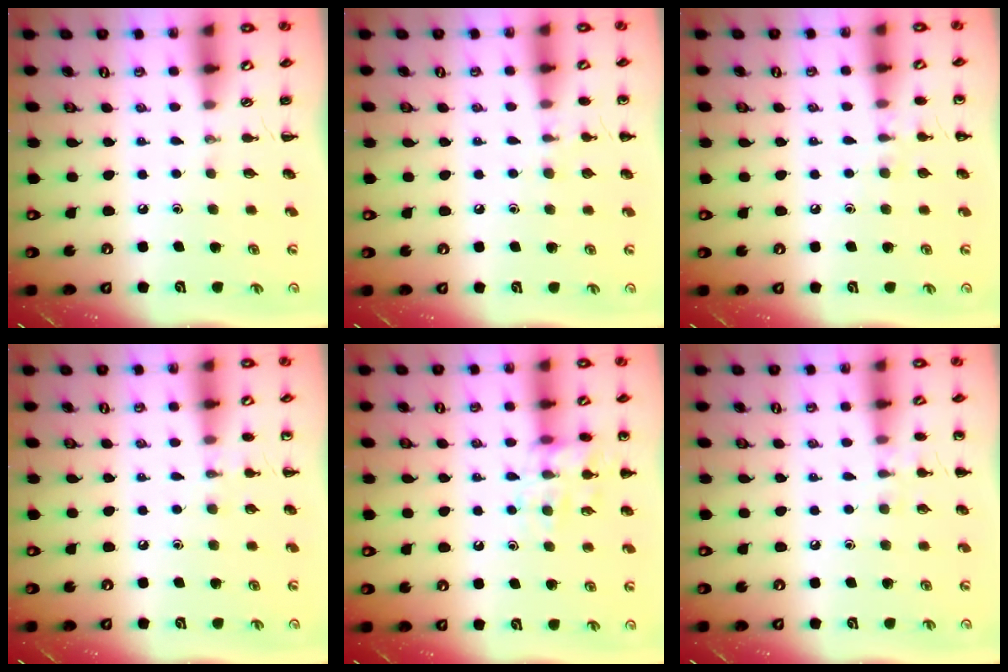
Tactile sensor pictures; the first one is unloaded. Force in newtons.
{"total": 6.1, "press": 5.9, "slide": 1.8}
{"total": 5.5, "press": 5.3, "slide": 1.5}
{"total": 5.5, "press": 5.2, "slide": 1.5}
{"total": 14.3, "press": 14.2, "slide": 1.8}
{"total": 6.3, "press": 6.0, "slide": 2.1}